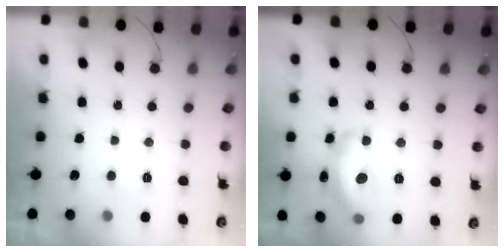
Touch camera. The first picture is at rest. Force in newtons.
{"total": 14.9, "press": 14.8, "slide": 0.9}